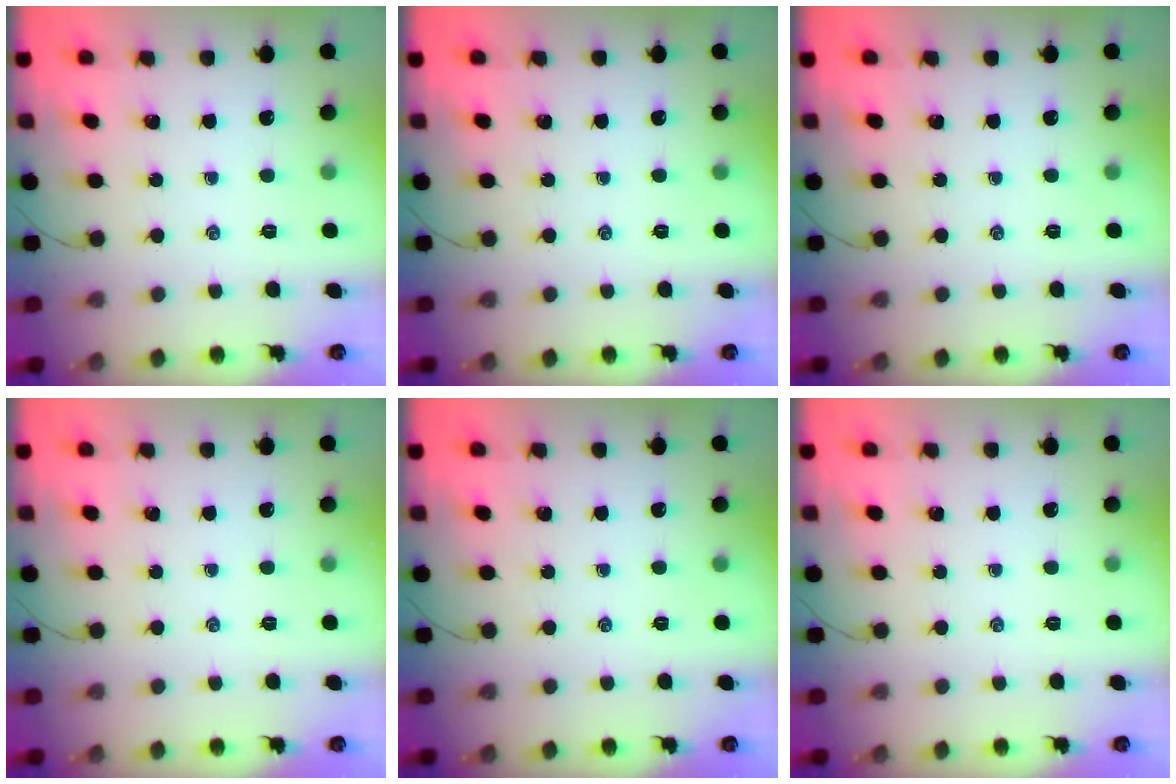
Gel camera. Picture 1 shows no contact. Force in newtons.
{"total": 0.0}
{"total": 0.0}
{"total": 0.0}
{"total": 0.0}
{"total": 0.0}